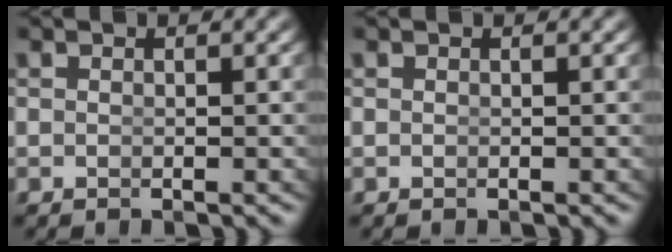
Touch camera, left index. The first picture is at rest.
{"total": 0.0}